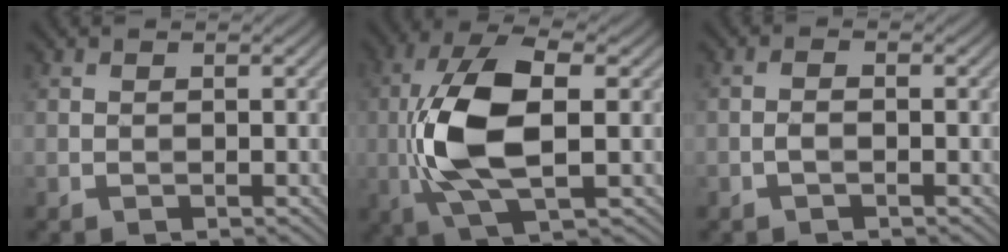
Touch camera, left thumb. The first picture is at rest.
{"total": 11.9, "force": [-0.8, 5.0, 10.8], "torque": [-0.235, 0.009, -0.017]}
{"total": 1.4, "force": [-0.8, 0.4, 1.1], "torque": [-0.024, 0.004, -0.018]}